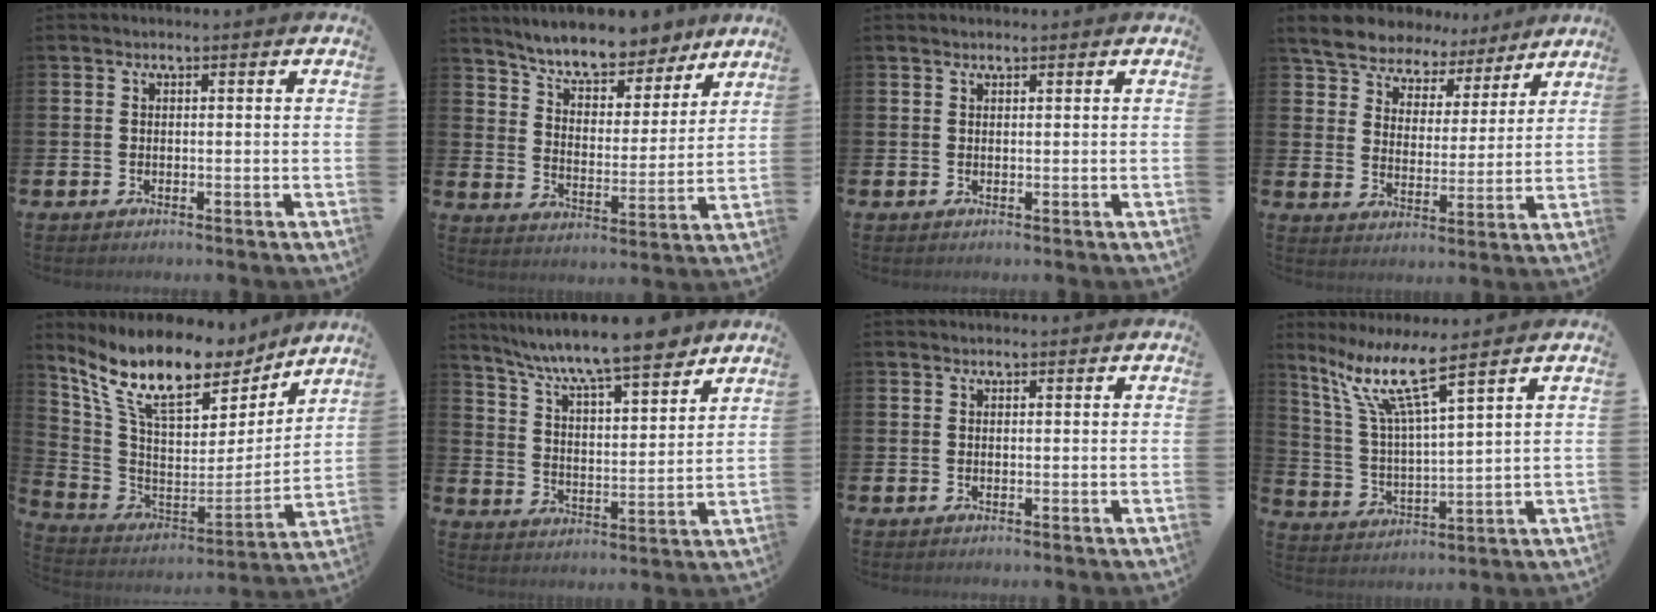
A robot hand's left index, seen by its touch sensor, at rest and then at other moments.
{"total": 8.5, "force": [7.9, 2.1, 2.3], "torque": [-0.078, -0.053, 0.139]}
{"total": 0.7, "force": [0.7, 0.2, 0.0], "torque": [0.000, 0.000, 0.013]}
{"total": 7.4, "force": [6.9, 2.7, 0.7], "torque": [-0.052, -0.045, 0.123]}
{"total": 13.1, "force": [10.7, 4.4, 6.1], "torque": [-0.161, -0.058, 0.189]}
{"total": 9.6, "force": [8.6, 1.0, 4.1], "torque": [-0.109, -0.052, 0.147]}
{"total": 0.0}
{"total": 9.4, "force": [7.1, 1.0, 6.0], "torque": [-0.148, -0.033, 0.121]}